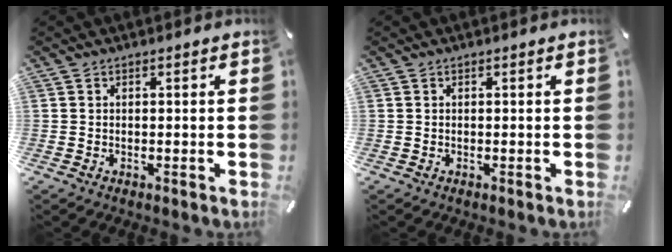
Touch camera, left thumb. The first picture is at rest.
{"total": 0.0}